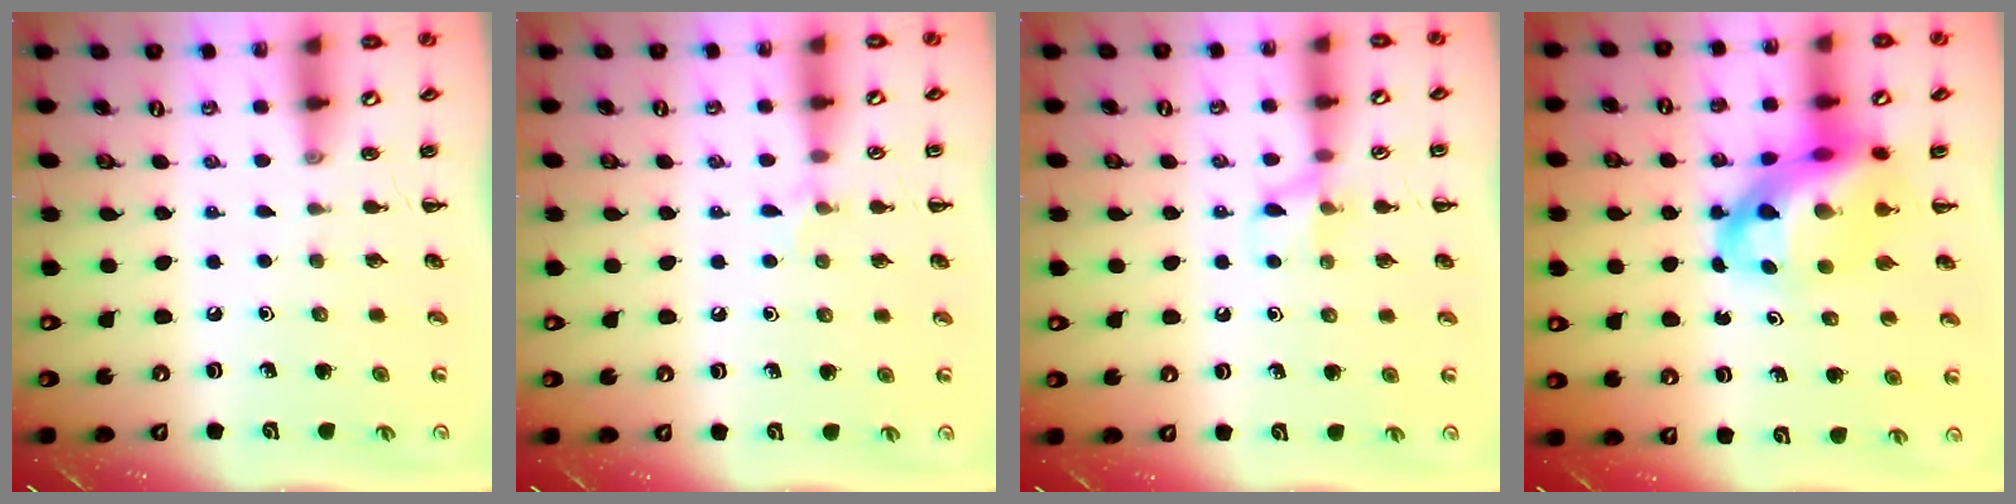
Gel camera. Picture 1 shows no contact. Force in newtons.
{"total": 5.3, "press": 5.0, "slide": 1.7}
{"total": 7.4, "press": 7.2, "slide": 1.8}
{"total": 14.4, "press": 13.9, "slide": 3.8}